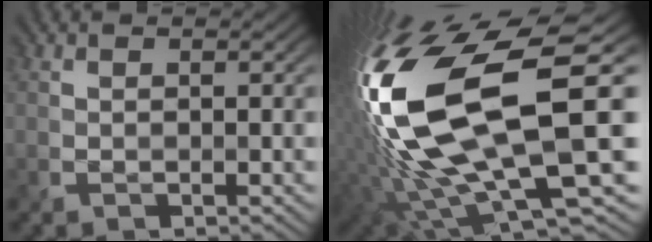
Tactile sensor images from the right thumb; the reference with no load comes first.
{"total": 19.8, "force": [1.5, 6.8, 18.5], "torque": [-0.401, -0.035, 0.048]}